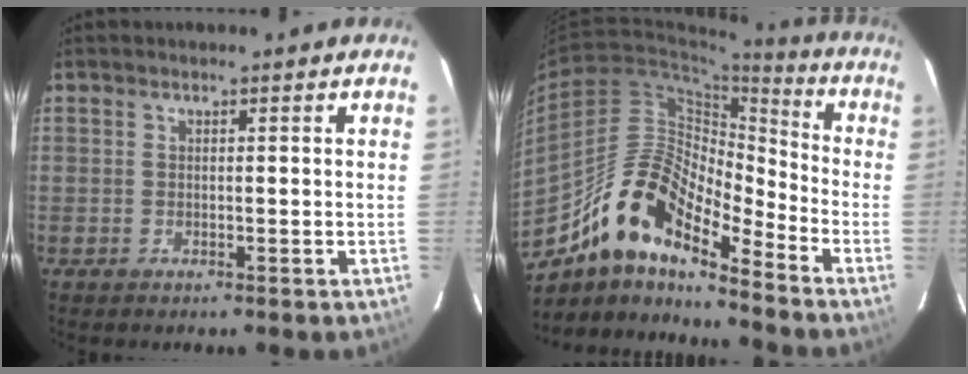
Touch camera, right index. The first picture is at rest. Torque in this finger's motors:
{"motor_torque": [0.88, -0.99, 0.90, 0.20]}